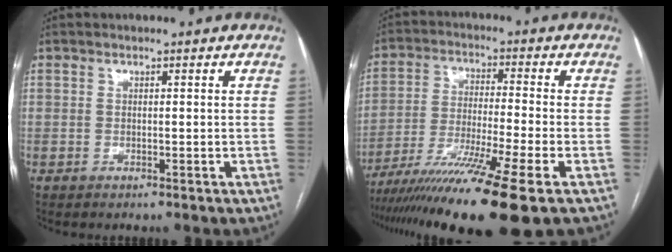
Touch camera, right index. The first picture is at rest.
{"total": 16.5, "force": [-11.5, -1.5, 11.8], "torque": [-0.200, -0.045, -0.196]}